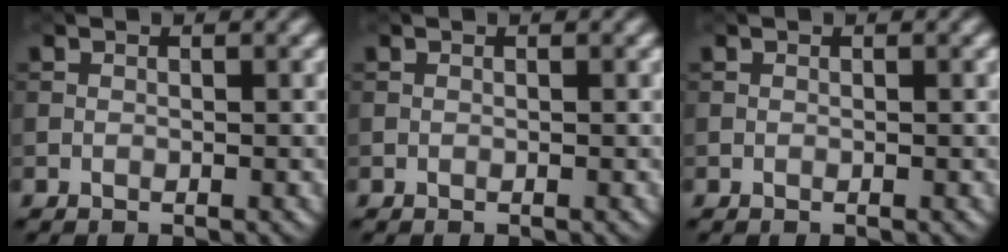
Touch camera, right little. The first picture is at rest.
{"total": 0.0}
{"total": 0.0}